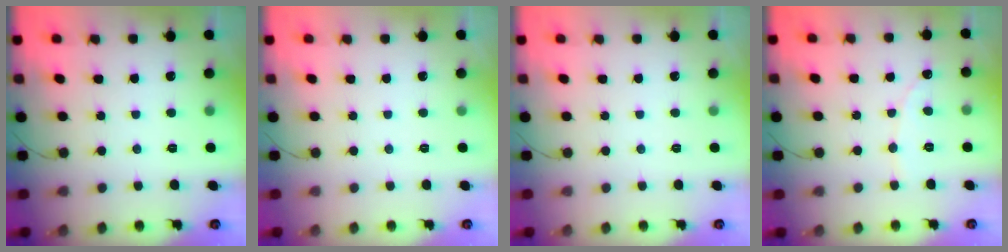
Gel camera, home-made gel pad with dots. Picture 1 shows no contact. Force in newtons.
{"total": 0.0}
{"total": 0.0}
{"total": 1.7, "press": 1.6, "slide": 0.1}